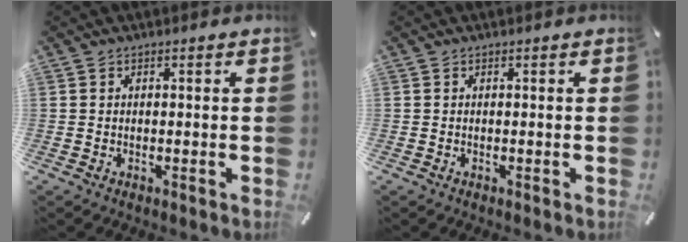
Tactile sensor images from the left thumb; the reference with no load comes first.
{"total": 0.0}